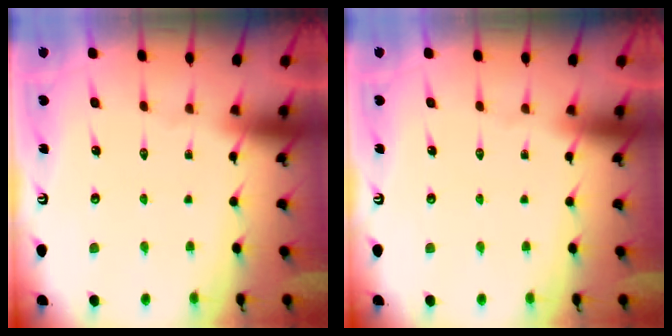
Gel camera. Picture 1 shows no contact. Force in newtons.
{"total": 0.0}